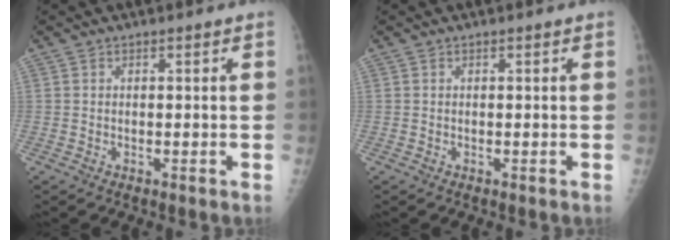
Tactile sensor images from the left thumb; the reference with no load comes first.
{"total": 0.0}